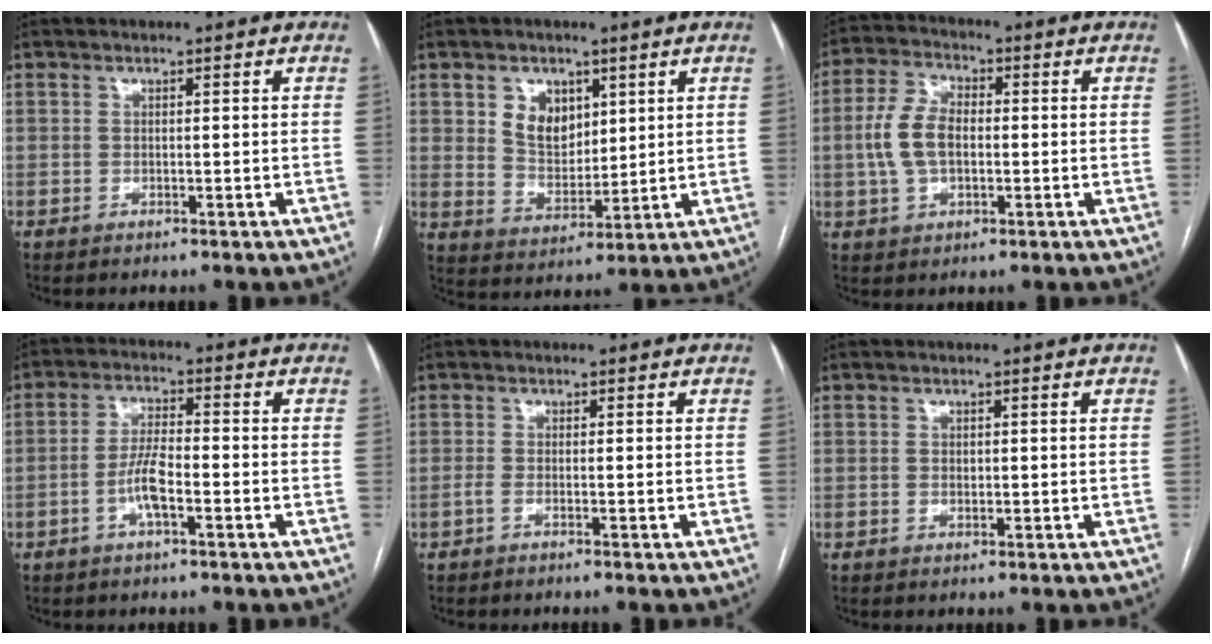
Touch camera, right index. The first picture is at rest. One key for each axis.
{"total": 7.1, "fx": 3.1, "fy": 5.0, "fz": 4.0, "tx": -0.074, "ty": 0.007, "tz": 0.067}
{"total": 8.0, "fx": -0.3, "fy": 4.6, "fz": 6.6, "tx": -0.150, "ty": 0.017, "tz": -0.006}
{"total": 5.2, "fx": -2.0, "fy": 1.1, "fz": 4.7, "tx": -0.098, "ty": 0.006, "tz": -0.039}
{"total": 1.2, "fx": -0.8, "fy": -0.3, "fz": 0.9, "tx": -0.016, "ty": 0.002, "tz": -0.014}
{"total": 0.8, "fx": 0.1, "fy": 0.6, "fz": 0.5, "tx": -0.010, "ty": 0.001, "tz": 0.002}